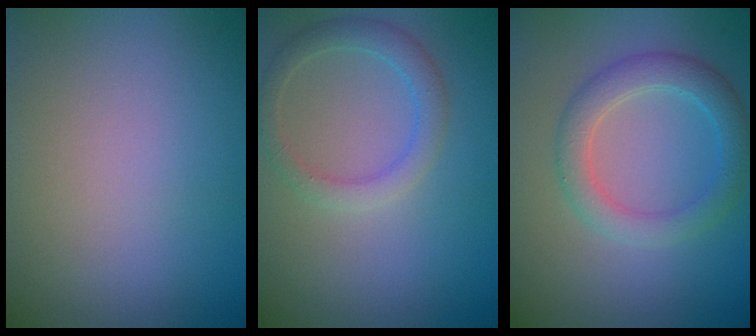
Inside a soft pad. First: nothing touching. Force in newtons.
{"total": 2.5, "press": 2.5, "slide": 0.2}
{"total": 3.5, "press": 3.5, "slide": 0.1}